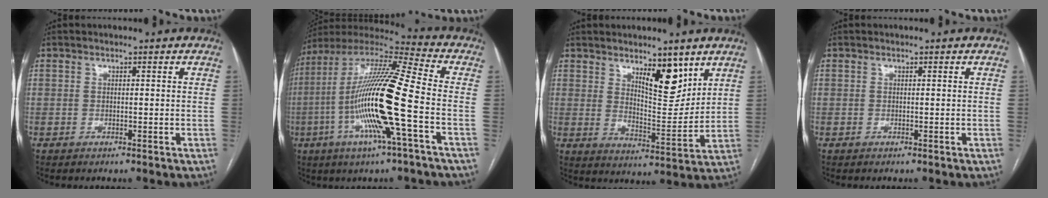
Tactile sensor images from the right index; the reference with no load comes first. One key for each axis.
{"total": 19.8, "fx": -4.6, "fy": 0.5, "fz": 19.3, "tx": -0.383, "ty": -0.008, "tz": -0.095}
{"total": 8.8, "fx": 5.5, "fy": 2.8, "fz": 6.2, "tx": -0.099, "ty": -0.014, "tz": 0.094}
{"total": 0.0}